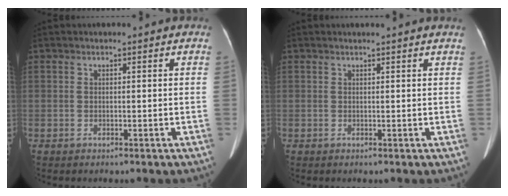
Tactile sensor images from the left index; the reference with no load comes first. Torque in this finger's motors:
{"motor_torque": [-0.41, -0.68, 0.04, 0.01]}